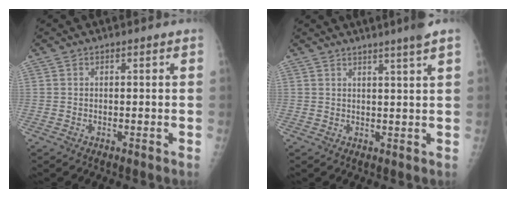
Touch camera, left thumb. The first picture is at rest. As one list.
[{"total": 4.5, "force": [3.2, -0.8, 3.1], "torque": [-0.041, -0.010, 0.046]}]